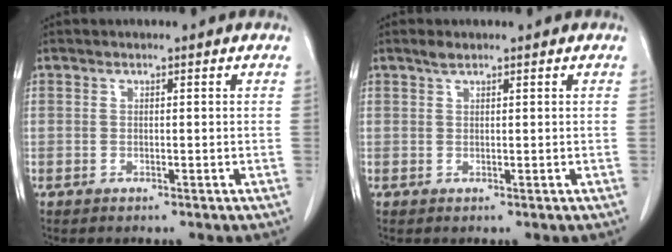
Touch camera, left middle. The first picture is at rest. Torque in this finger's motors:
{"motor_torque": [0.42, -0.38, -0.03, 0.01]}